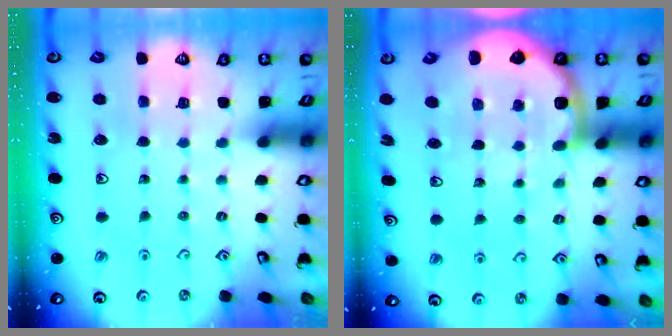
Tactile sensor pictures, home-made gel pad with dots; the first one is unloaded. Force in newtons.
{"total": 7.8, "press": 7.6, "slide": 1.7}